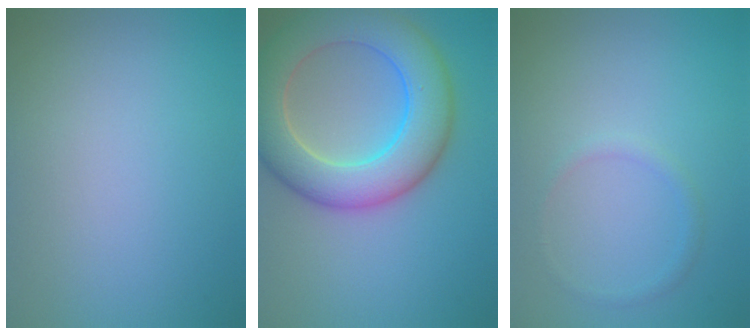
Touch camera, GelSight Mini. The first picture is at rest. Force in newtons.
{"total": 9.2, "press": 9.1, "slide": 0.3}
{"total": 0.9, "press": 0.9, "slide": 0.1}